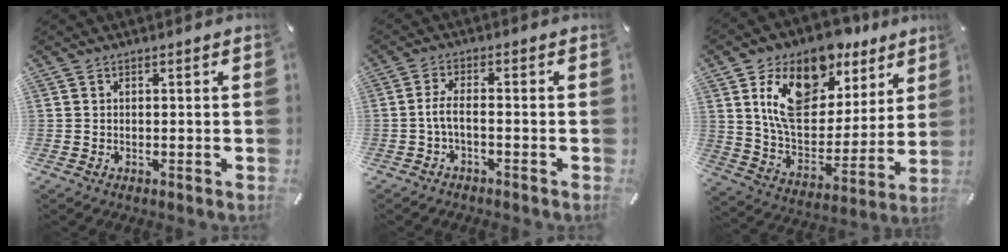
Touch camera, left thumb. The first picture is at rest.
{"total": 3.8, "force": [-1.3, 1.0, 3.4], "torque": [-0.075, 0.001, -0.029]}
{"total": 17.9, "force": [10.5, 11.0, 9.5], "torque": [-0.175, -0.051, 0.188]}